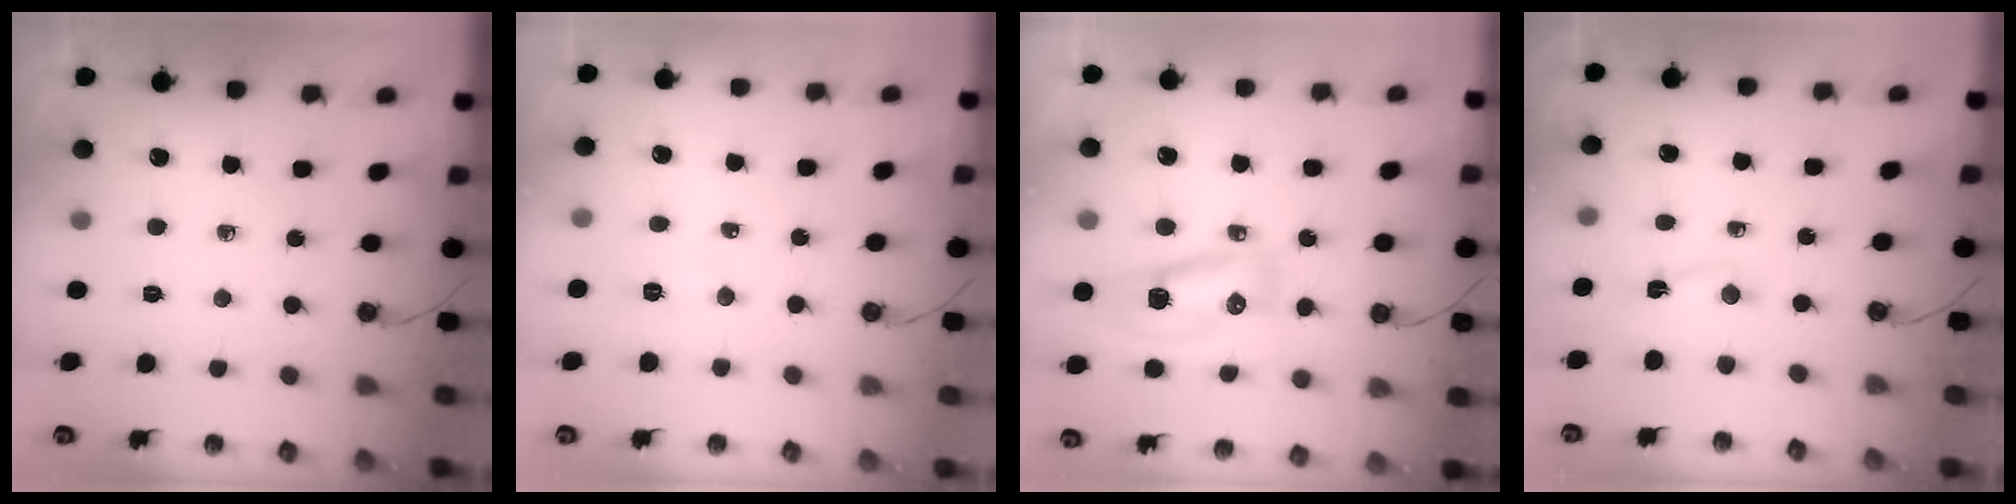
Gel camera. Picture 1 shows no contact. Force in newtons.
{"total": 4.7, "press": 4.7, "slide": 0.6}
{"total": 16.0, "press": 12.2, "slide": 10.3}
{"total": 2.0, "press": 1.6, "slide": 1.2}